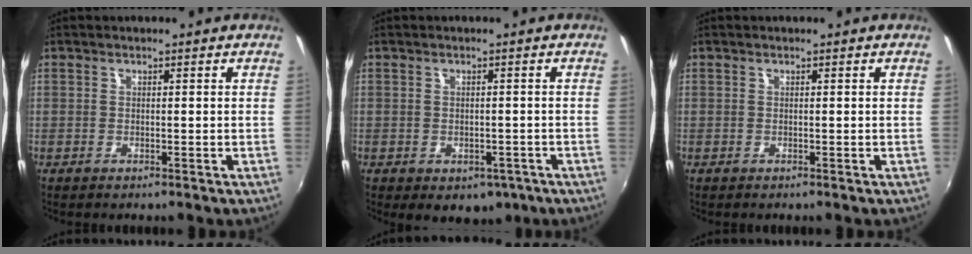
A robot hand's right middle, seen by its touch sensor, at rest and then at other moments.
{"total": 6.4, "force": [-3.4, 4.3, 3.3], "torque": [-0.060, -0.020, -0.034]}
{"total": 0.0}